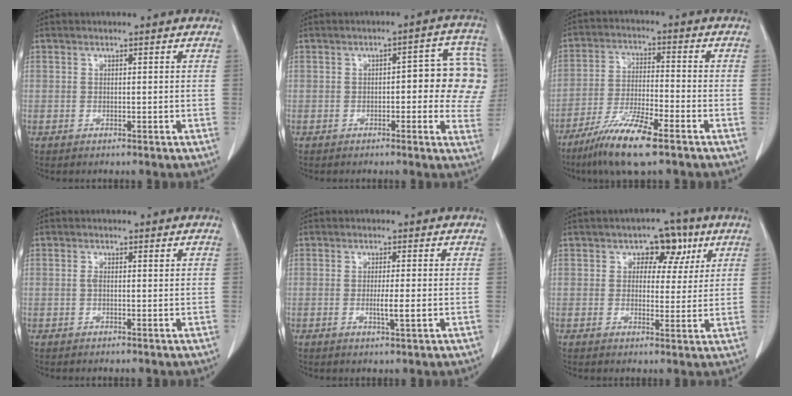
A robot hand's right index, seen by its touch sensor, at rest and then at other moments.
{"total": 11.4, "force": [1.1, 4.2, 10.5], "torque": [-0.107, 0.028, 0.011]}
{"total": 10.3, "force": [-6.8, 1.0, 7.7], "torque": [-0.155, -0.025, -0.127]}
{"total": 1.1, "force": [0.2, 0.4, 1.0], "torque": [-0.023, 0.003, 0.003]}
{"total": 2.9, "force": [-0.5, 0.0, 2.8], "torque": [-0.052, -0.006, -0.010]}
{"total": 5.9, "force": [2.6, 3.9, 3.6], "torque": [-0.035, 0.014, 0.032]}